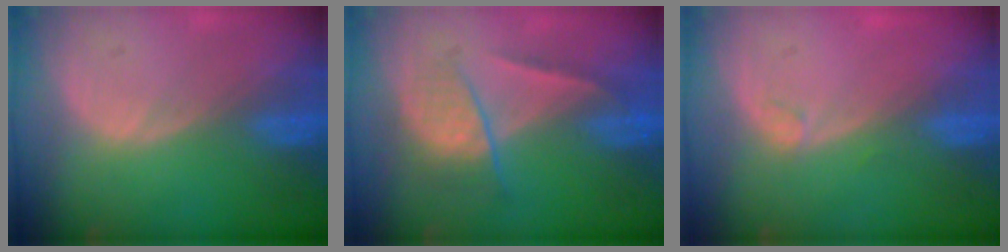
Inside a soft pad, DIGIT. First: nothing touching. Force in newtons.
{"total": 6.9, "press": 5.9, "slide": 3.6}
{"total": 1.0, "press": 0.9, "slide": 0.3}